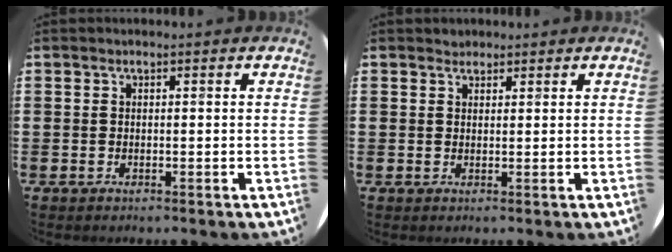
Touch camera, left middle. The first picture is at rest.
{"total": 1.0, "force": [1.0, 0.3, -0.1], "torque": [0.009, -0.001, 0.017]}